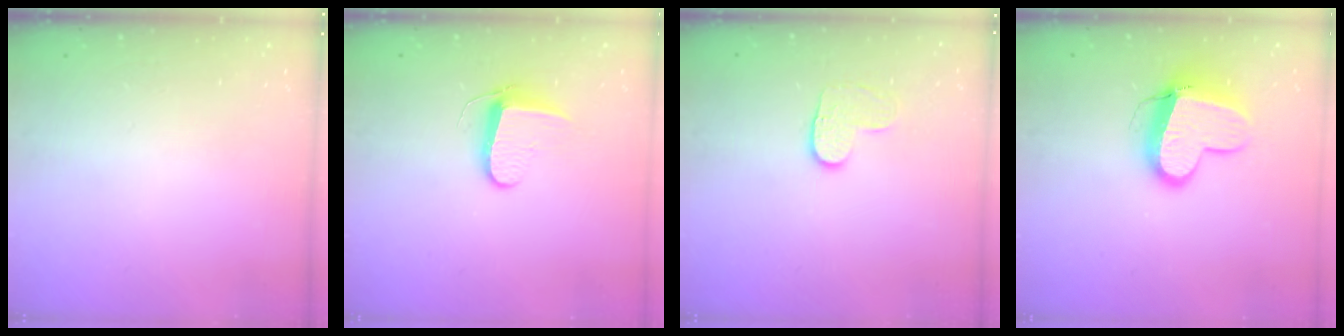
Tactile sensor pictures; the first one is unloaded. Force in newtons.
{"total": 8.1, "press": 8.1, "slide": 0.9}
{"total": 5.5, "press": 5.5, "slide": 0.4}
{"total": 12.4, "press": 12.3, "slide": 1.7}